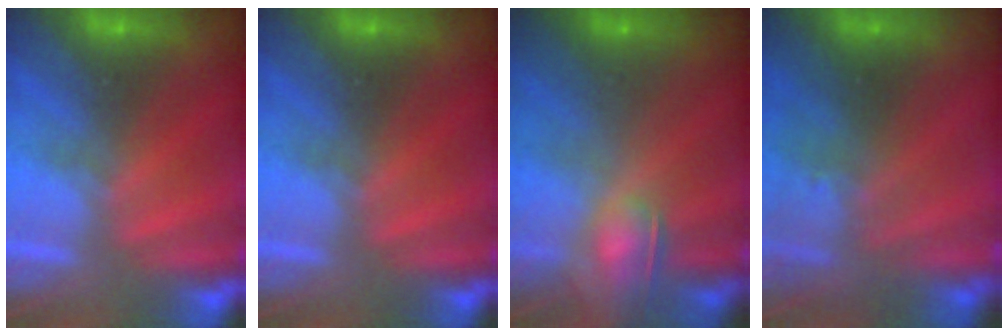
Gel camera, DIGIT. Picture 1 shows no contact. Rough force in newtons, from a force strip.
{"total": 0.0}
{"total": 7.4}
{"total": 2.8}